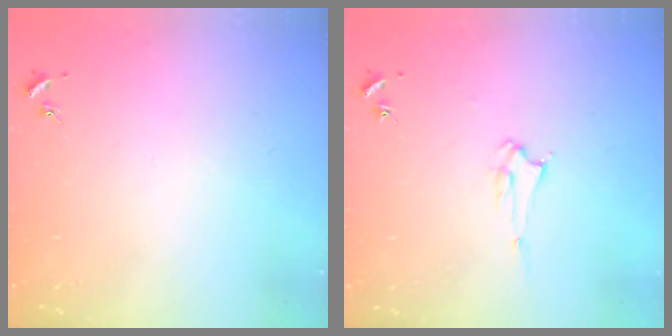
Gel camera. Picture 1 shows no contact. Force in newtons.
{"total": 1.6, "press": 1.6, "slide": 0.2}